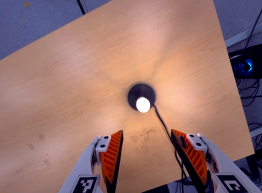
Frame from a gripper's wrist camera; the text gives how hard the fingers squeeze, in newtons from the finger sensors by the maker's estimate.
{"total": 0.0}